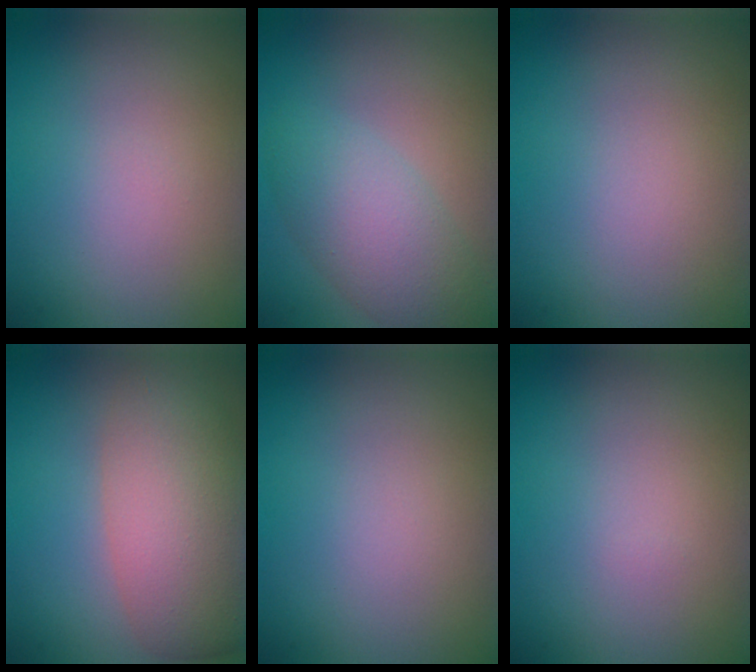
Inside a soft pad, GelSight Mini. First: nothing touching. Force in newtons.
{"total": 4.8, "press": 4.8, "slide": 0.2}
{"total": 0.0}
{"total": 7.6, "press": 7.6, "slide": 0.3}
{"total": 0.0}
{"total": 0.0}